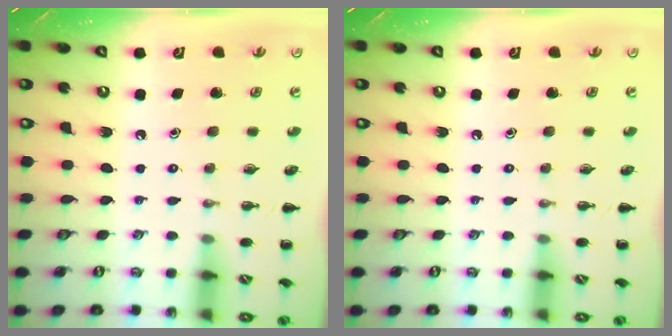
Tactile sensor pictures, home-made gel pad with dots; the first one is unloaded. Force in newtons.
{"total": 0.0}